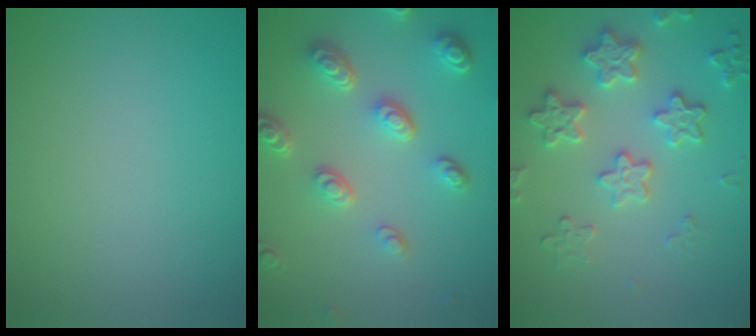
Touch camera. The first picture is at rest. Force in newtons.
{"total": 5.0, "press": 3.8, "slide": 3.2}
{"total": 3.8, "press": 3.8, "slide": 0.7}